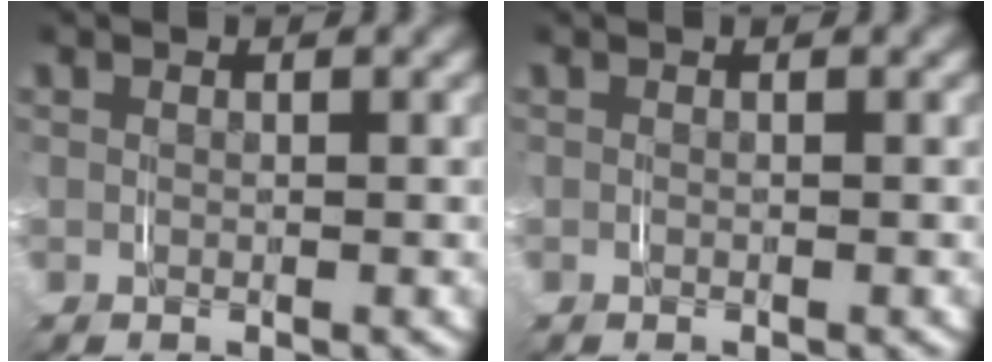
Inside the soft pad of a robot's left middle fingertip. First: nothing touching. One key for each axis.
{"total": 0.0}